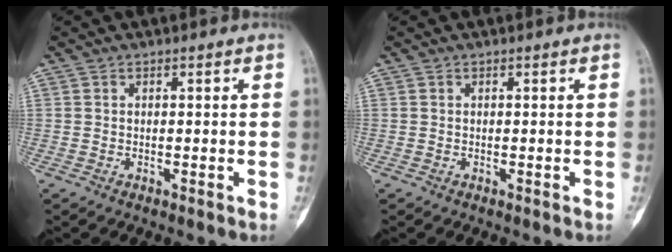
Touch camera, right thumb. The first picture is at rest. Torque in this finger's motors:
{"motor_torque": [0.02, -0.01, 0.06, -0.06, 0.01]}